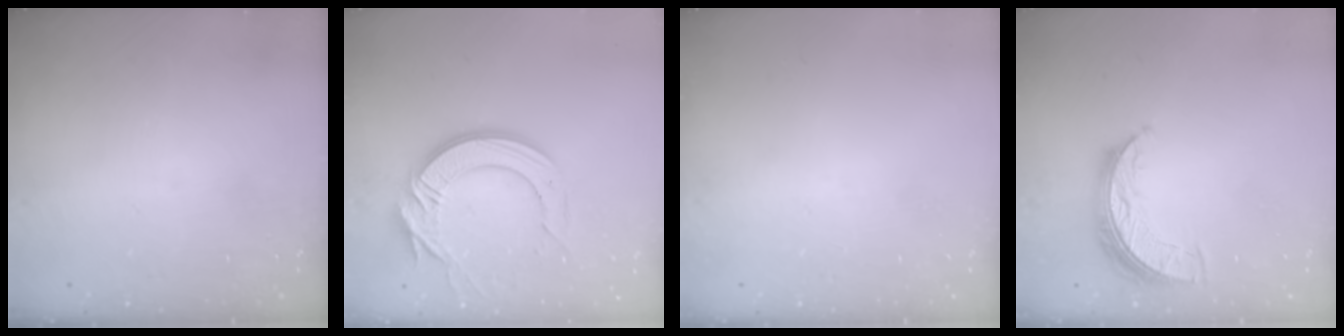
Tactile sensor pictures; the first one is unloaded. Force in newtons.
{"total": 16.4, "press": 16.4, "slide": 1.2}
{"total": 0.0}
{"total": 7.8, "press": 7.8, "slide": 0.6}